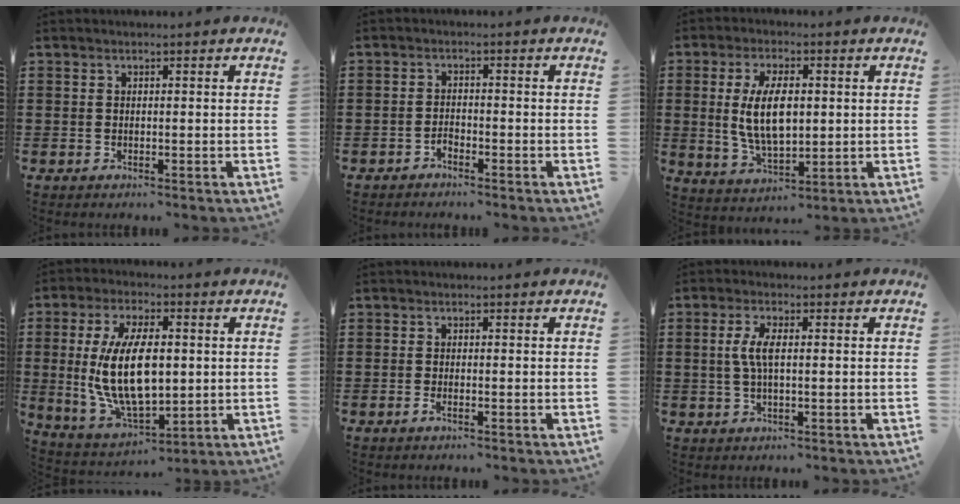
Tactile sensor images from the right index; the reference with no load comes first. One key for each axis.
{"total": 1.4, "fx": -1.2, "fy": 0.6, "fz": 0.3, "tx": -0.010, "ty": 0.001, "tz": -0.026}
{"total": 9.2, "fx": 1.0, "fy": 4.3, "fz": 8.1, "tx": -0.159, "ty": 0.005, "tz": 0.013}
{"total": 13.6, "fx": 1.0, "fy": 6.5, "fz": 12.0, "tx": -0.249, "ty": -0.006, "tz": 0.015}
{"total": 0.9, "fx": -0.4, "fy": 0.2, "fz": 0.8, "tx": -0.023, "ty": -0.006, "tz": -0.009}
{"total": 4.3, "fx": 0.1, "fy": 1.3, "fz": 4.1, "tx": -0.091, "ty": -0.002, "tz": -0.005}